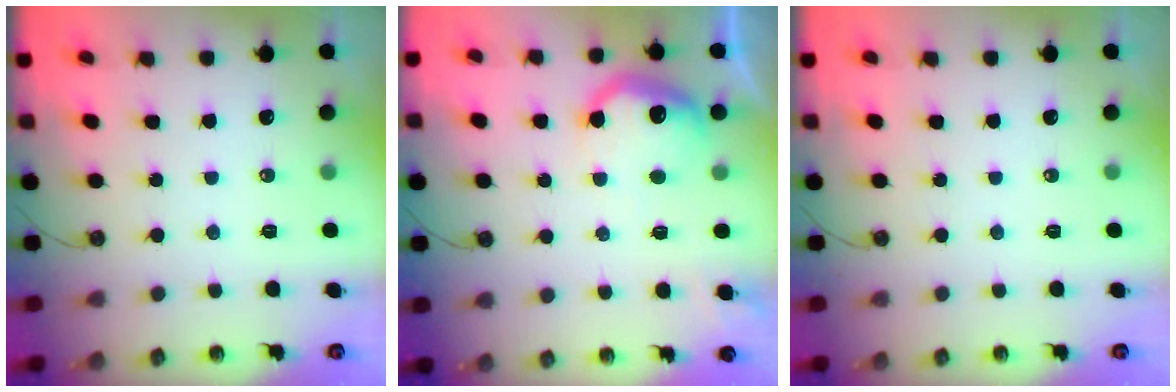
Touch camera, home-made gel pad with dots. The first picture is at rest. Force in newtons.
{"total": 12.0, "press": 11.9, "slide": 0.9}
{"total": 0.0}